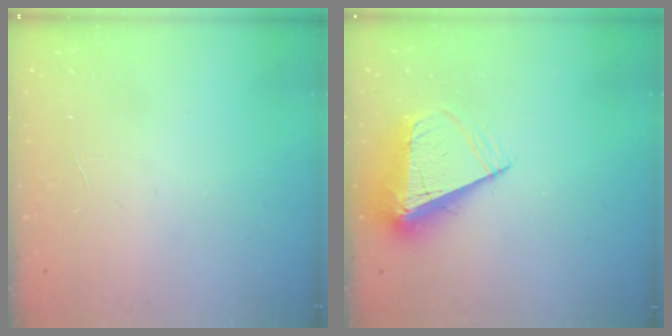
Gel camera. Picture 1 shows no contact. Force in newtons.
{"total": 10.4, "press": 10.4, "slide": 0.6}